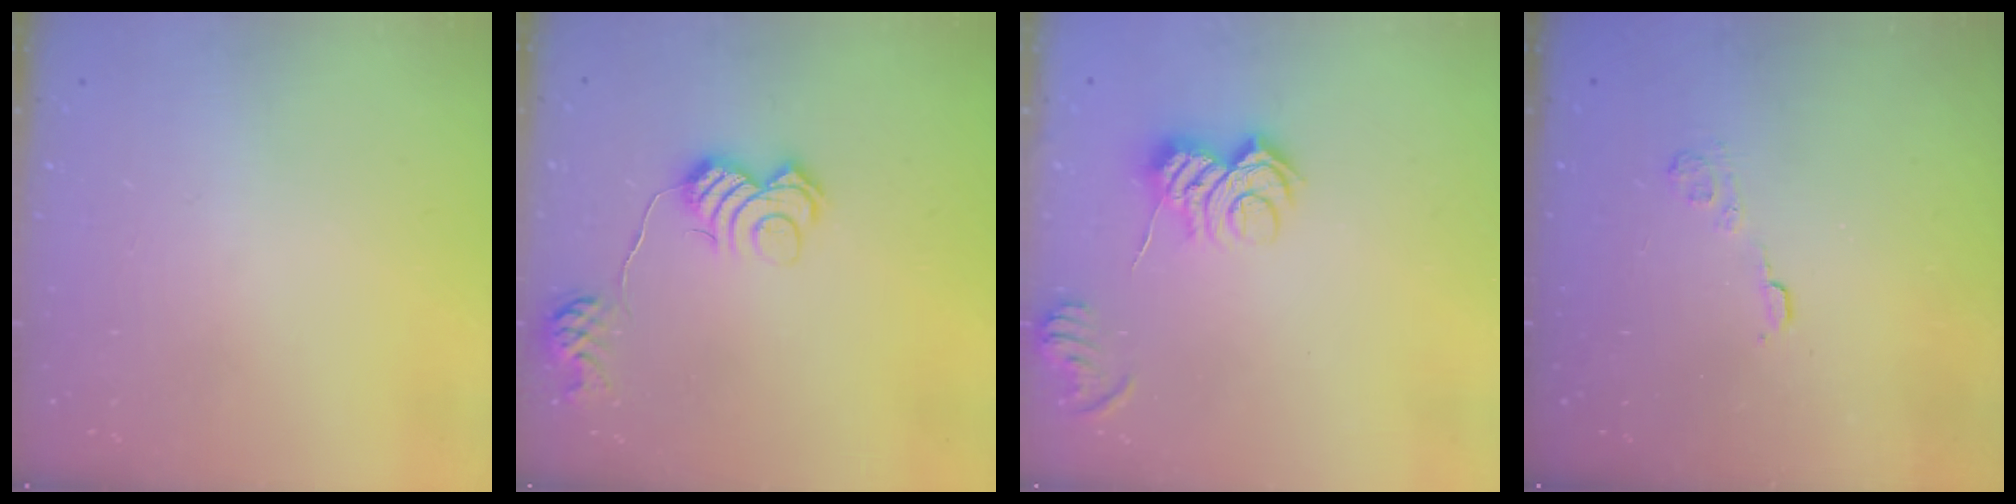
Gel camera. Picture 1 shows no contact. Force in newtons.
{"total": 11.4, "press": 11.4, "slide": 0.5}
{"total": 8.3, "press": 8.2, "slide": 0.8}
{"total": 3.6, "press": 3.4, "slide": 1.2}